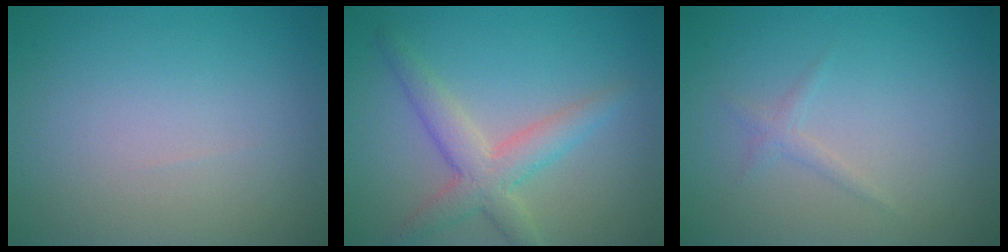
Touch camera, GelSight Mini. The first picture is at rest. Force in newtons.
{"total": 4.0, "press": 4.0, "slide": 0.3}
{"total": 0.9, "press": 0.9, "slide": 0.1}